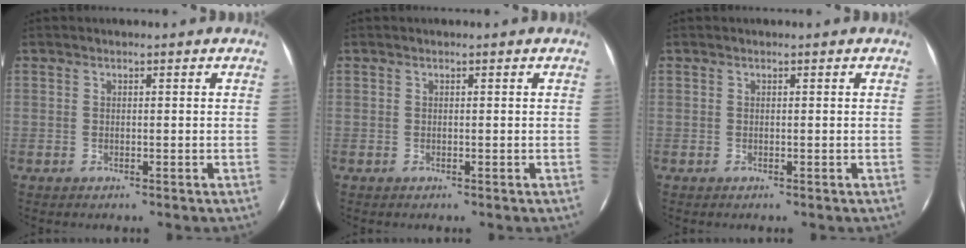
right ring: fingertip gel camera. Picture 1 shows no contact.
{"total": 0.0}
{"total": 0.0}